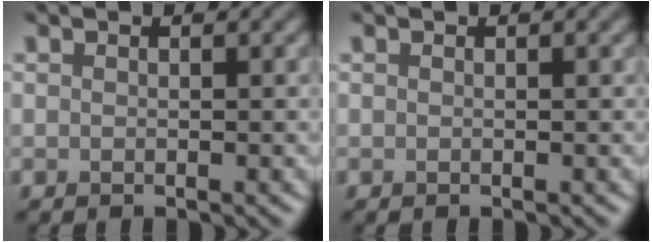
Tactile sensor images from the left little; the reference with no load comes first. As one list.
[{"total": 0.0}]